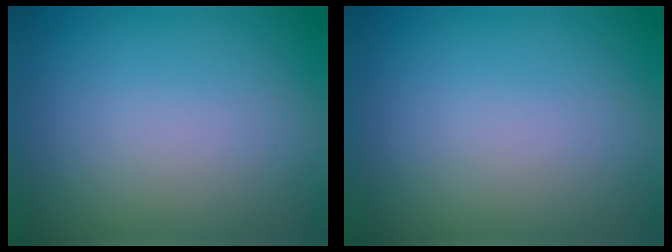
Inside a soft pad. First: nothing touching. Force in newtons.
{"total": 0.0}